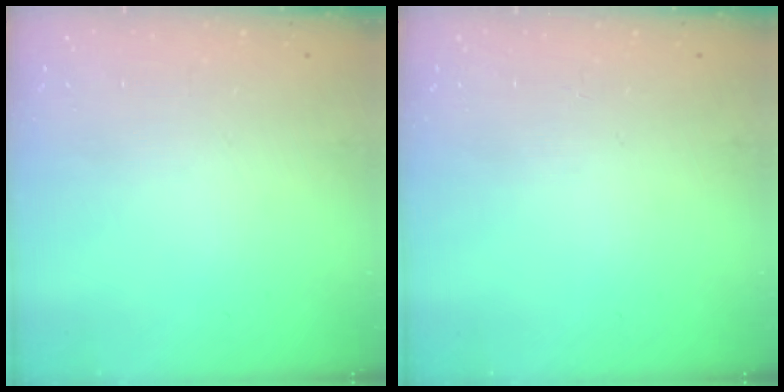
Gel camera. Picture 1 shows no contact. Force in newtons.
{"total": 0.0}